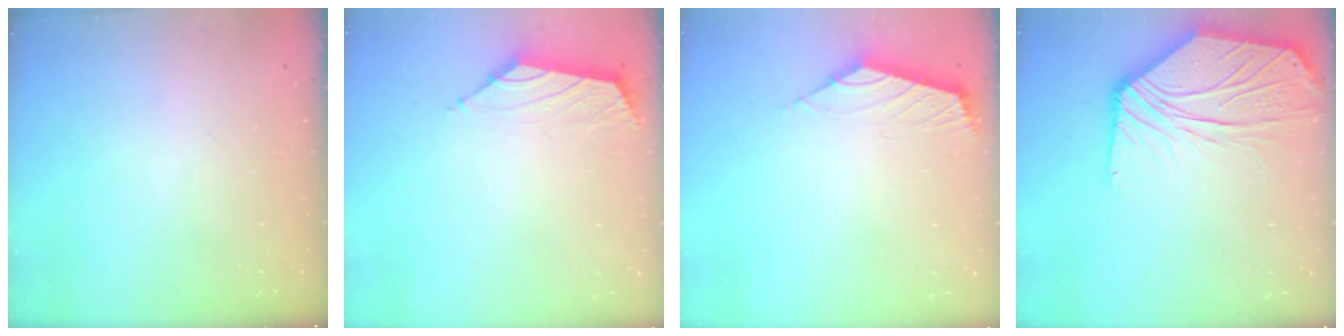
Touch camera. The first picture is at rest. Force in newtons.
{"total": 1.6, "press": 1.5, "slide": 0.7}
{"total": 2.5, "press": 2.4, "slide": 0.7}
{"total": 14.1, "press": 14.0, "slide": 1.6}